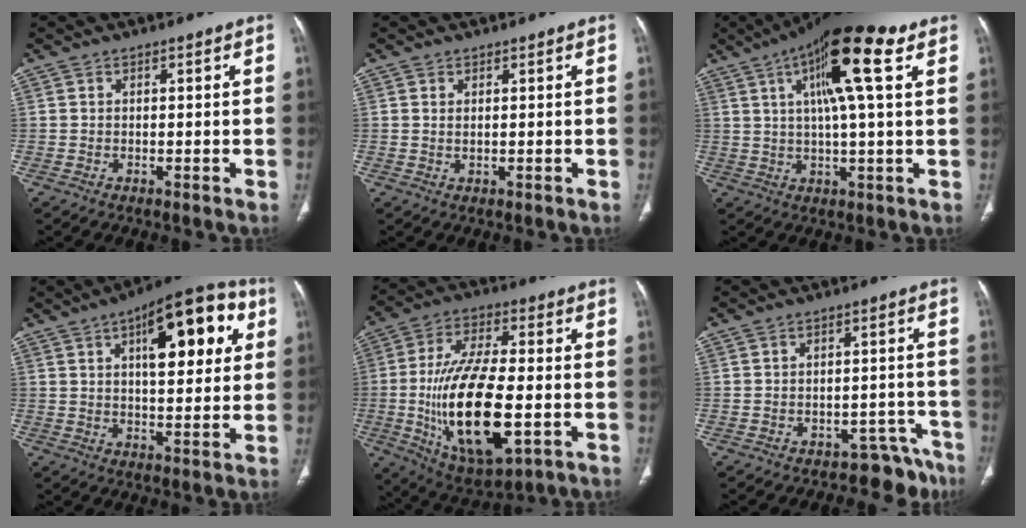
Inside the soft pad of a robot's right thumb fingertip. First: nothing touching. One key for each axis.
{"total": 0.8, "fx": 0.4, "fy": 0.3, "fz": 0.7, "tx": -0.015, "ty": -0.003, "tz": 0.009}
{"total": 16.2, "fx": 6.9, "fy": 3.4, "fz": 14.3, "tx": -0.231, "ty": -0.001, "tz": 0.109}
{"total": 18.6, "fx": 6.4, "fy": 7.8, "fz": 15.5, "tx": -0.172, "ty": 0.005, "tz": 0.086}
{"total": 22.3, "fx": -4.2, "fy": 9.5, "fz": 19.7, "tx": -0.365, "ty": 0.001, "tz": -0.055}
{"total": 6.3, "fx": -5.1, "fy": 3.6, "fz": 0.2, "tx": 0.035, "ty": 0.075, "tz": -0.064}